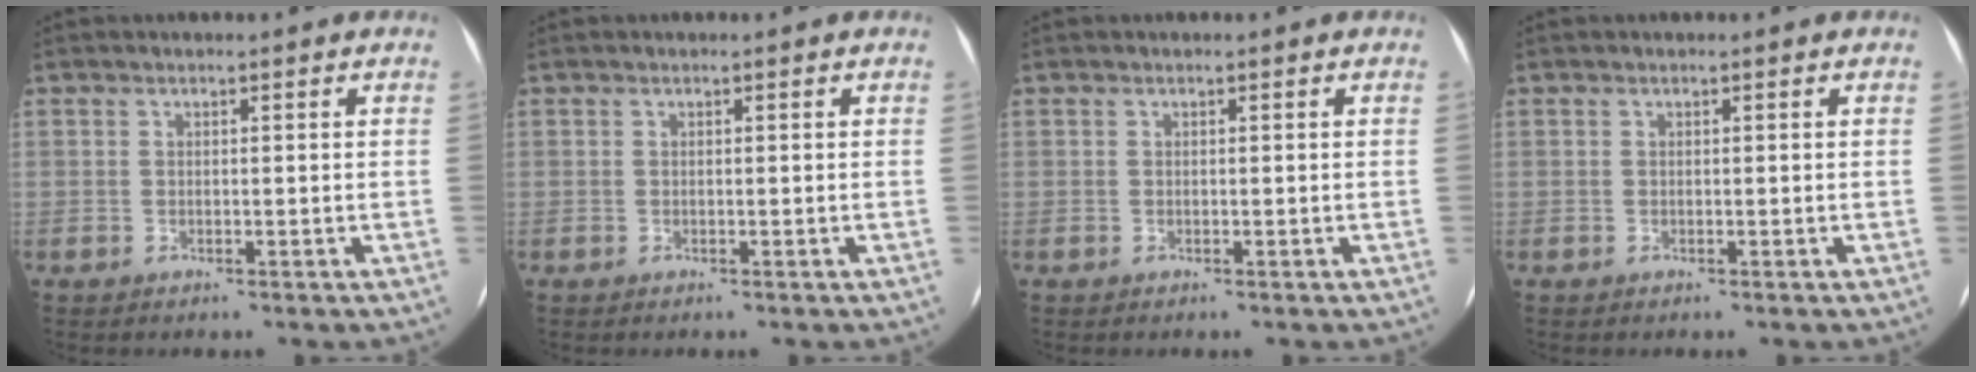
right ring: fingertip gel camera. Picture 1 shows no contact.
{"total": 0.0}
{"total": 0.0}
{"total": 0.0}